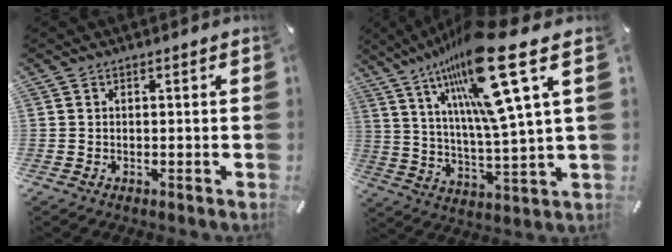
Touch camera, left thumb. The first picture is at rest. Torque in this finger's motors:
{"motor_torque": [2.51, 2.50, 2.00, -0.78, 0.52]}